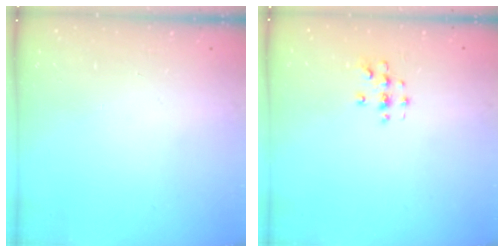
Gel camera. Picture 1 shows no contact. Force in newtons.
{"total": 2.9, "press": 2.9, "slide": 0.3}